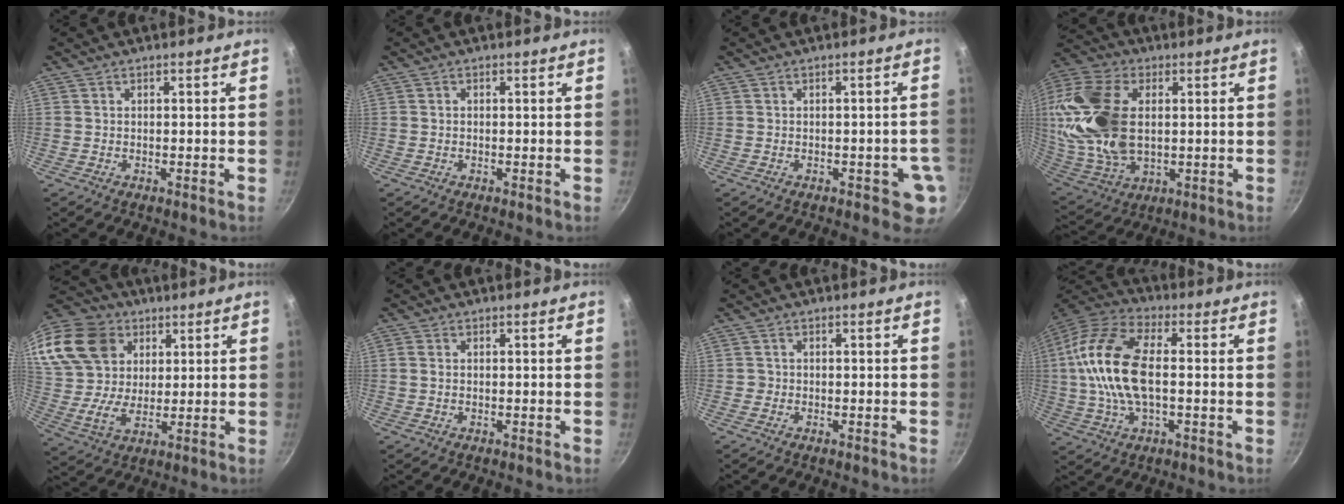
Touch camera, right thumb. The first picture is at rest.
{"total": 0.0}
{"total": 4.0, "force": [-1.2, 2.3, 3.1], "torque": [-0.016, 0.007, -0.015]}
{"total": 23.5, "force": [3.1, 14.7, 18.1], "torque": [-0.375, -0.003, 0.061]}
{"total": 22.1, "force": [10.9, 16.1, 10.5], "torque": [-0.224, -0.004, 0.208]}
{"total": 1.2, "force": [0.1, 0.9, 0.8], "torque": [-0.016, 0.002, 0.000]}
{"total": 0.8, "force": [-0.2, 0.7, 0.1], "torque": [0.001, 0.001, -0.006]}
{"total": 17.6, "force": [0.5, 9.0, 15.1], "torque": [-0.298, 0.028, -0.006]}